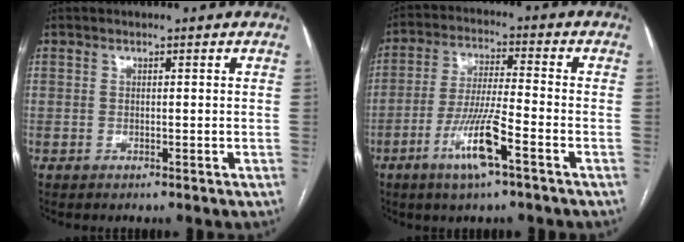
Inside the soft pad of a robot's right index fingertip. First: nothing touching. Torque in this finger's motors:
{"motor_torque": [1.48, -0.66, 0.75, 0.16]}